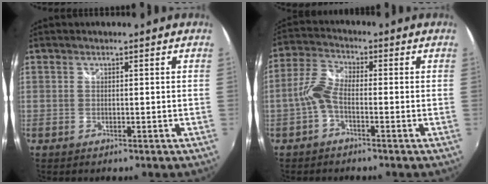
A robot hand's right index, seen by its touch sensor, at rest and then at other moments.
{"total": 5.0, "force": [-2.0, 2.2, 4.1], "torque": [-0.095, 0.014, -0.045]}